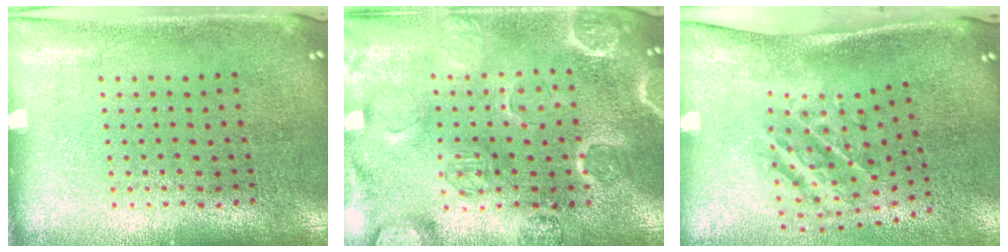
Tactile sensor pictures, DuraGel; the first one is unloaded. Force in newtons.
{"total": 3.5, "press": 3.4, "slide": 0.8}
{"total": 2.0, "press": 1.2, "slide": 1.6}